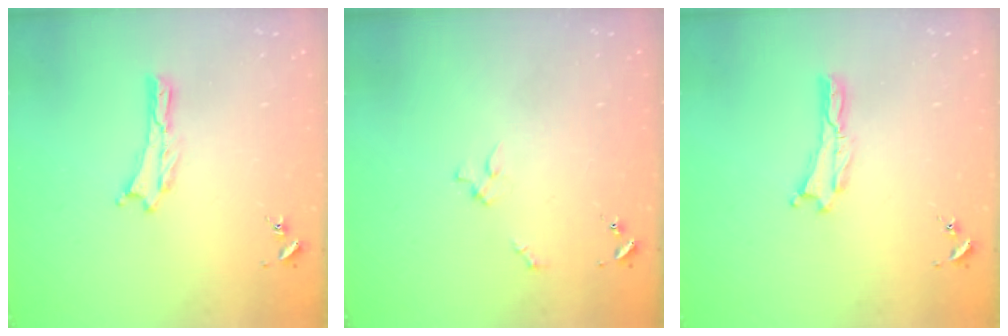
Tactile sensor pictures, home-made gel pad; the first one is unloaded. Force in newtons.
{"total": 2.3, "press": 2.2, "slide": 0.3}
{"total": 0.0}